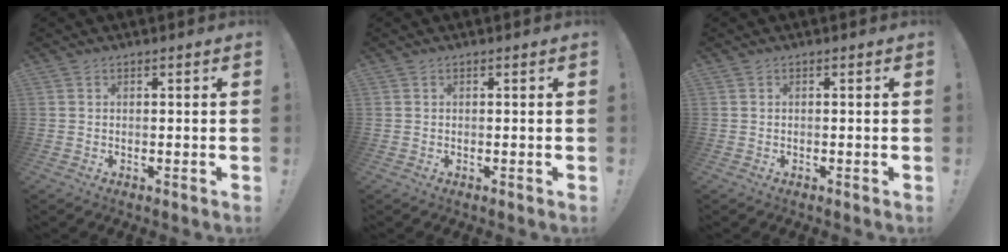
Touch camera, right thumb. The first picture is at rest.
{"total": 0.0}
{"total": 0.0}